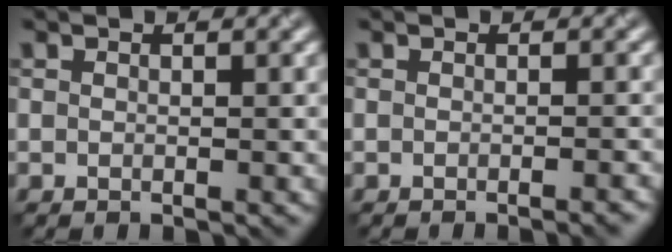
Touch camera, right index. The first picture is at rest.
{"total": 2.4, "force": [-1.6, 0.7, 1.7], "torque": [-0.006, 0.012, -0.023]}